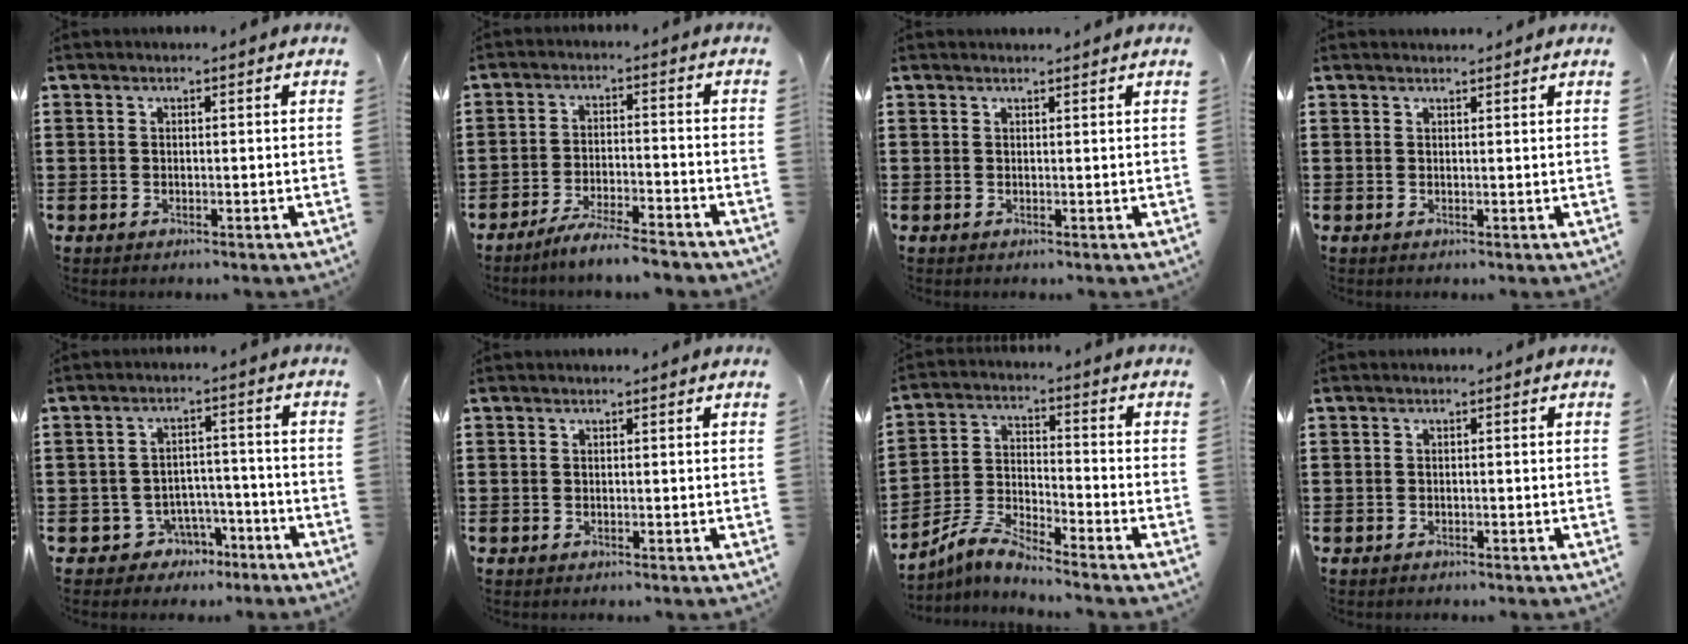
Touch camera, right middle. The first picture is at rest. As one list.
[{"total": 5.1, "force": [-4.6, 0.0, 2.0], "torque": [-0.046, -0.006, -0.091]}, {"total": 0.7, "force": [0.7, 0.0, 0.0], "torque": [0.006, -0.003, 0.011]}, {"total": 0.9, "force": [0.9, 0.1, 0.0], "torque": [0.005, -0.003, 0.015]}, {"total": 4.1, "force": [-3.3, 2.3, 0.7], "torque": [-0.023, 0.012, -0.067]}, {"total": 0.0}, {"total": 6.1, "force": [-5.6, 0.6, 2.3], "torque": [-0.068, -0.010, -0.116]}, {"total": 0.5, "force": [-0.4, 0.2, 0.0], "torque": [0.000, 0.003, -0.011]}]